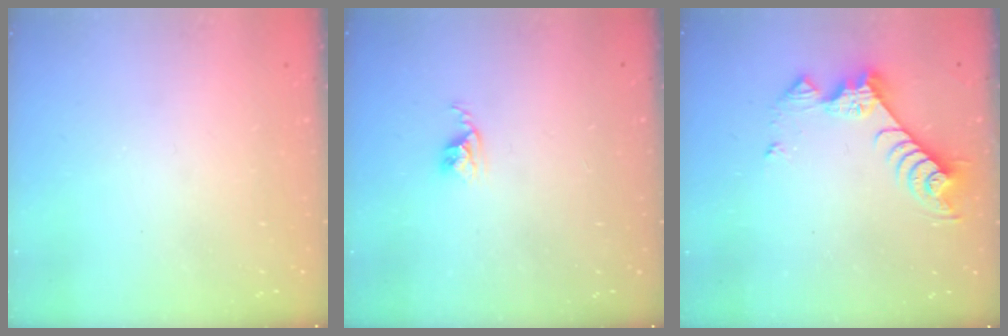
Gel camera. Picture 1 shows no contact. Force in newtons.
{"total": 3.4, "press": 3.4, "slide": 0.4}
{"total": 9.6, "press": 9.6, "slide": 0.7}